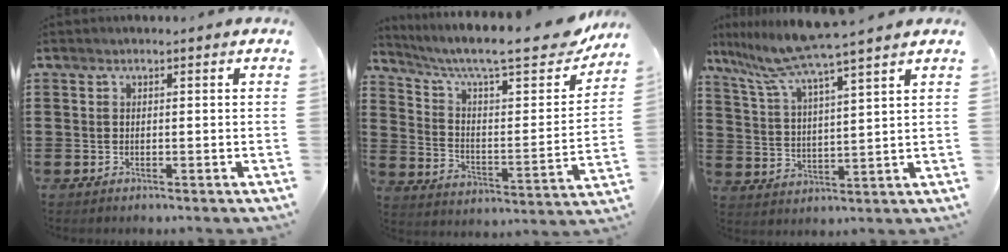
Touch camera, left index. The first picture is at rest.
{"total": 10.6, "force": [8.5, 1.7, 6.2], "torque": [-0.129, -0.057, 0.137]}
{"total": 7.6, "force": [6.7, -1.4, 3.3], "torque": [-0.090, -0.044, 0.113]}